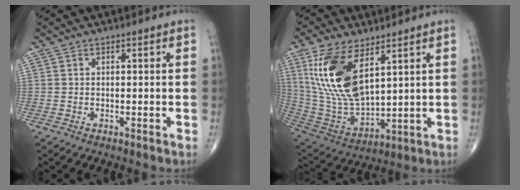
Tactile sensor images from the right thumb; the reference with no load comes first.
{"total": 18.3, "force": [7.5, 8.6, 14.3], "torque": [-0.273, -0.031, 0.159]}